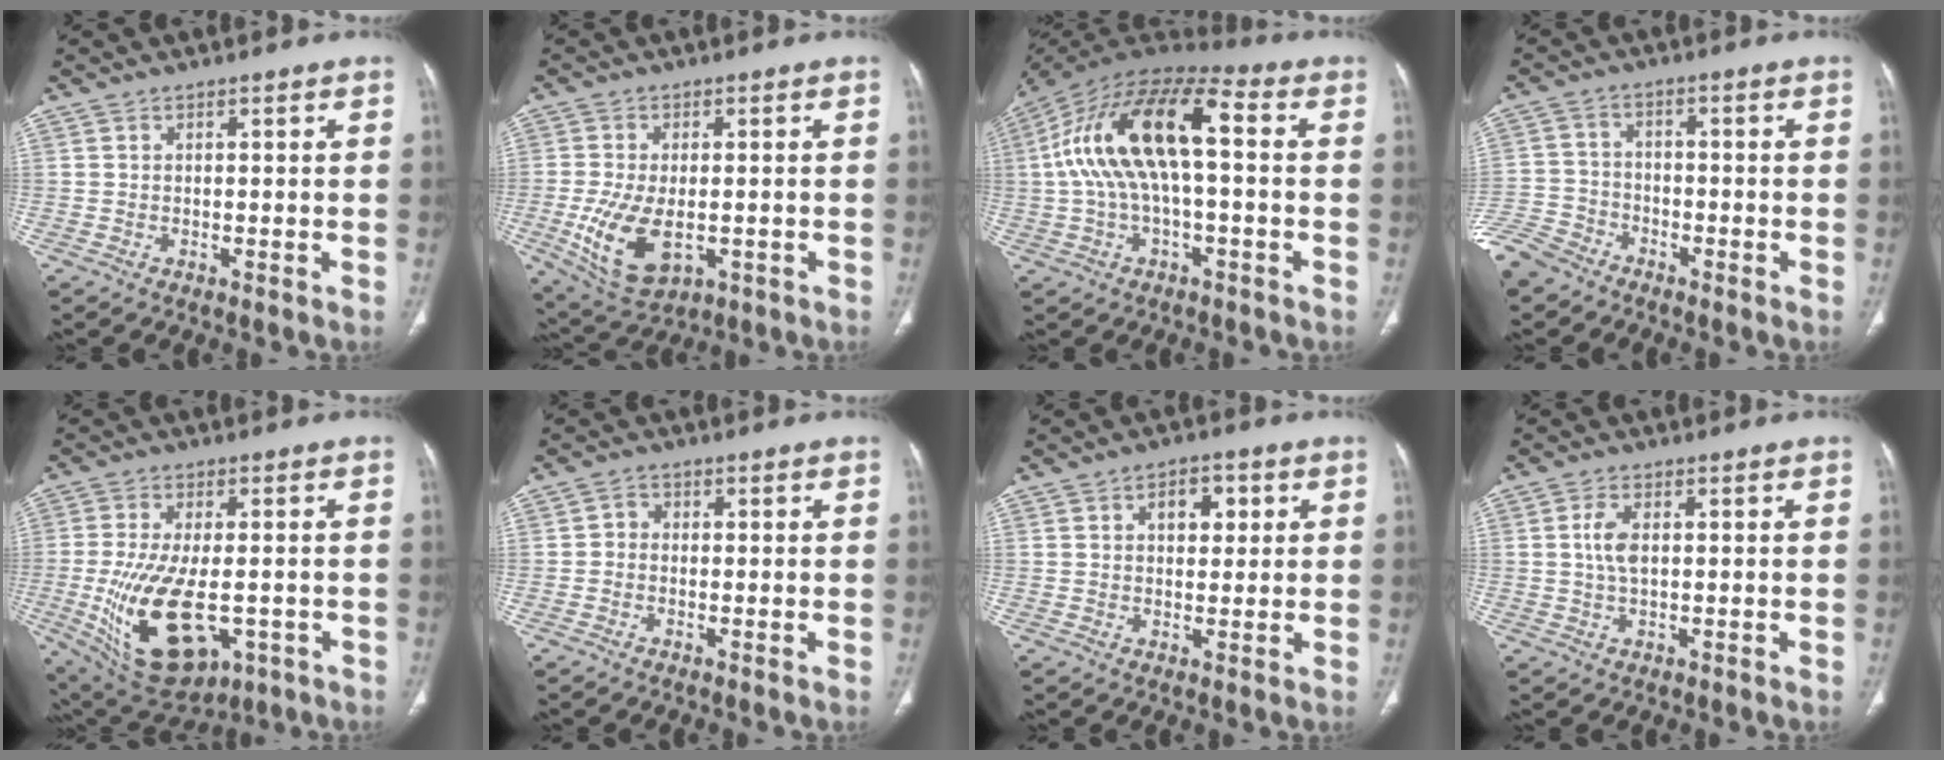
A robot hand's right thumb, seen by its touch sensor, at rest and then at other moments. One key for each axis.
{"total": 11.5, "fx": -2.6, "fy": 6.3, "fz": 9.3, "tx": -0.180, "ty": -0.010, "tz": -0.030}
{"total": 18.4, "fx": 1.4, "fy": 7.9, "fz": 16.6, "tx": -0.320, "ty": 0.053, "tz": 0.017}
{"total": 8.0, "fx": -6.3, "fy": 4.5, "fz": 2.0, "tx": -0.048, "ty": 0.020, "tz": -0.129}
{"total": 18.7, "fx": -4.6, "fy": 9.6, "fz": 15.4, "tx": -0.293, "ty": -0.014, "tz": -0.047}
{"total": 2.0, "fx": -0.4, "fy": 1.7, "fz": 0.9, "tx": -0.003, "ty": 0.007, "tz": -0.014}
{"total": 5.6, "fx": 1.8, "fy": 3.5, "fz": 4.0, "tx": -0.035, "ty": 0.001, "tz": 0.025}
{"total": 3.9, "fx": 0.5, "fy": 2.0, "fz": 3.4, "tx": -0.076, "ty": 0.002, "tz": 0.010}